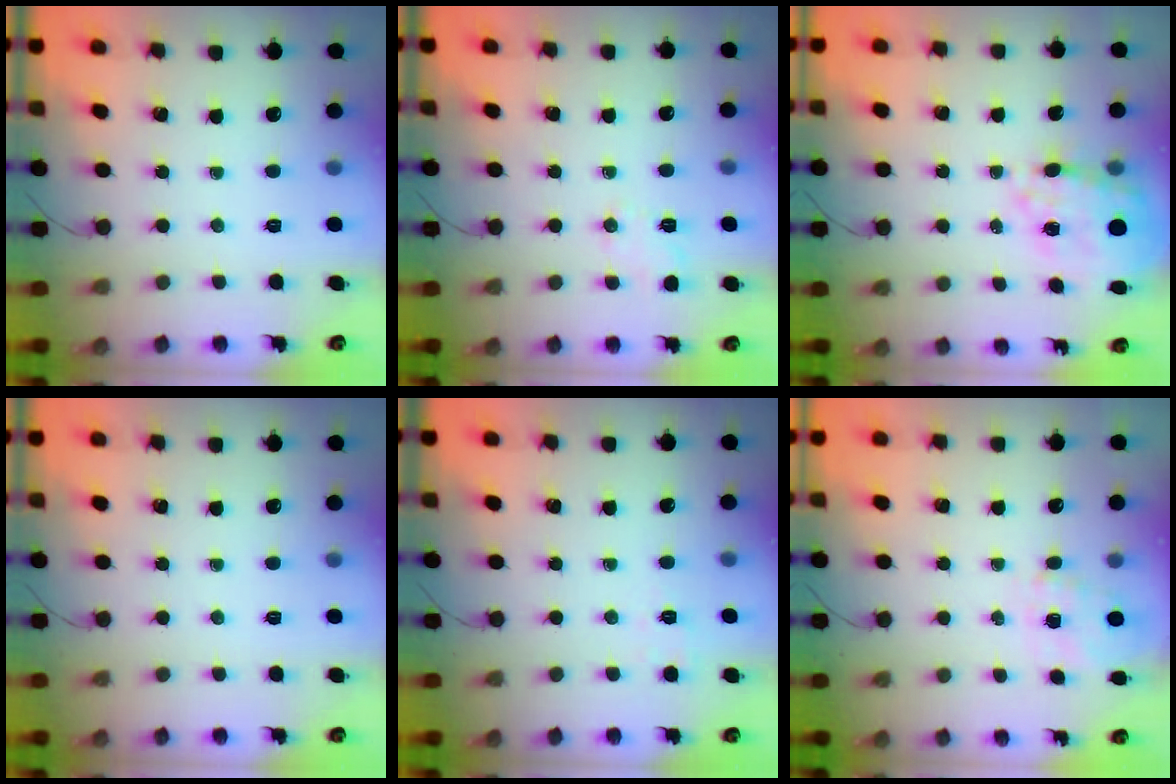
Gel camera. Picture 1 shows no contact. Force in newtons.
{"total": 2.7, "press": 2.3, "slide": 1.5}
{"total": 16.9, "press": 16.6, "slide": 3.4}
{"total": 0.0}
{"total": 2.5, "press": 1.8, "slide": 1.7}
{"total": 7.0, "press": 6.9, "slide": 1.0}